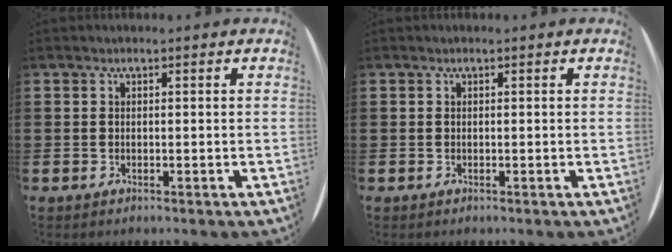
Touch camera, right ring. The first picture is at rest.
{"total": 0.0}